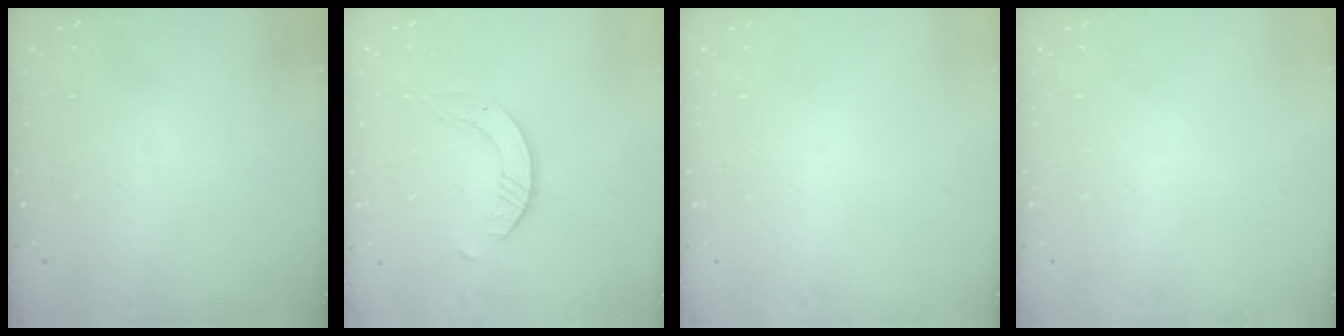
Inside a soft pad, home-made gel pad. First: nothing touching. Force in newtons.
{"total": 2.6, "press": 2.6, "slide": 0.3}
{"total": 0.0}
{"total": 0.0}